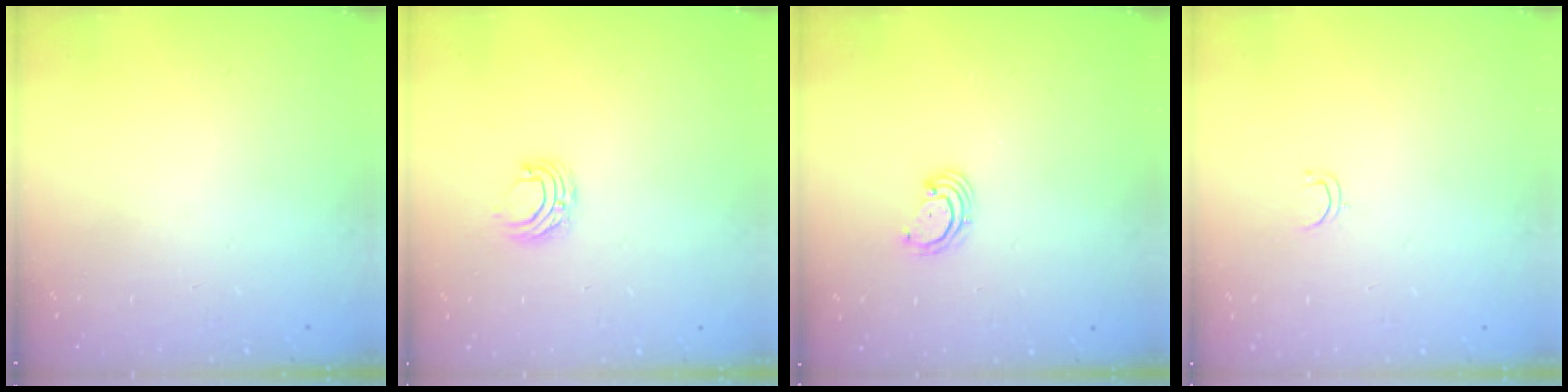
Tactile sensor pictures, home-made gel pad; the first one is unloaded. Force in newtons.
{"total": 5.6, "press": 5.6, "slide": 0.6}
{"total": 2.5, "press": 2.5, "slide": 0.3}
{"total": 3.3, "press": 3.2, "slide": 0.2}